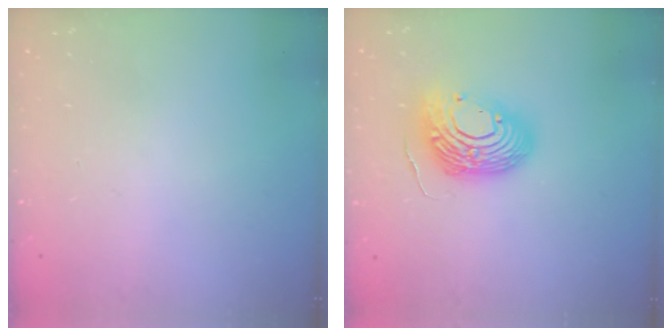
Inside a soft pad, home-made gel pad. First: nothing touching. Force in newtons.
{"total": 14.0, "press": 13.9, "slide": 2.3}